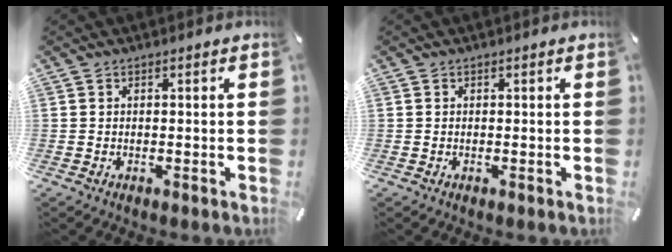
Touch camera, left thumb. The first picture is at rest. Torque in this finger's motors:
{"motor_torque": [0.00, 0.00, -0.02, 0.10, 0.00]}